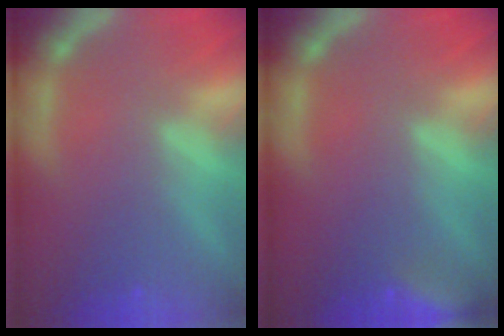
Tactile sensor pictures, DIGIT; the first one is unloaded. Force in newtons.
{"total": 4.4}